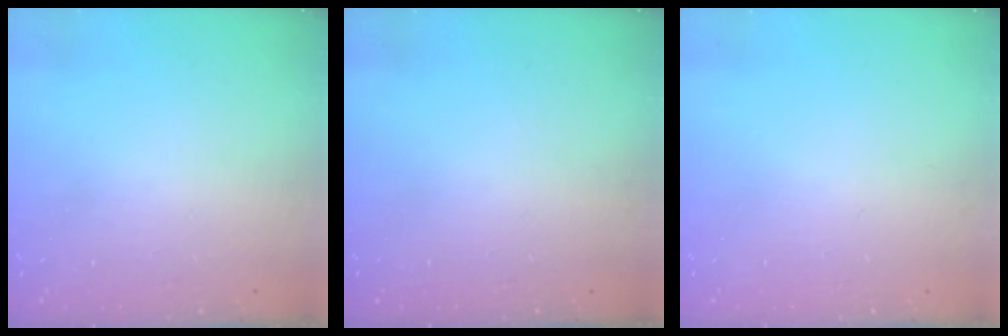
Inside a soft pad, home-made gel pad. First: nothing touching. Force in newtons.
{"total": 0.0}
{"total": 0.0}